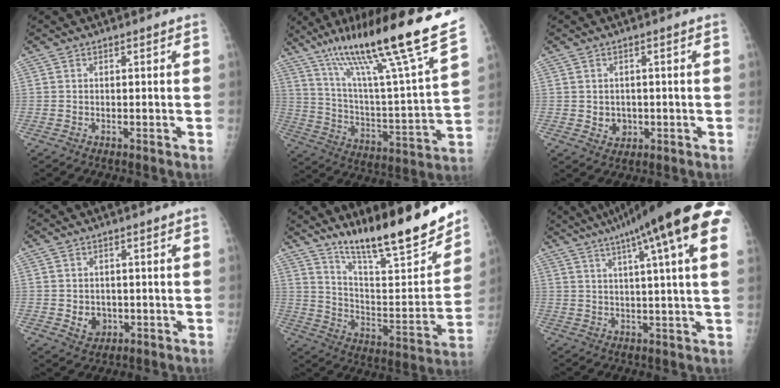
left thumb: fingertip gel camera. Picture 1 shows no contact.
{"total": 26.9, "force": [18.8, 1.3, 19.2], "torque": [-0.298, -0.069, 0.312]}
{"total": 2.9, "force": [-0.2, 2.6, 1.3], "torque": [-0.007, -0.001, 0.007]}
{"total": 3.6, "force": [-0.3, 3.1, 1.8], "torque": [-0.013, -0.002, 0.007]}
{"total": 23.1, "force": [17.7, 4.1, 14.2], "torque": [-0.192, -0.099, 0.286]}
{"total": 23.0, "force": [11.5, 3.2, 19.7], "torque": [-0.282, 0.015, 0.144]}